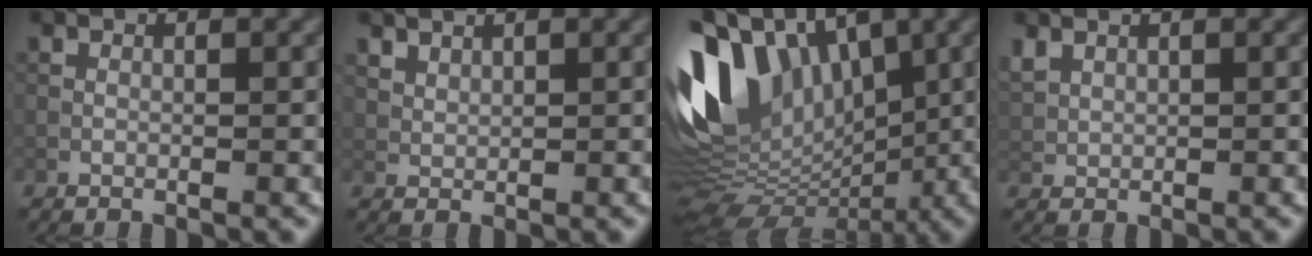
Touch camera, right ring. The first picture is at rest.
{"total": 1.8, "force": [1.6, 0.7, 0.4], "torque": [-0.017, -0.008, 0.047]}
{"total": 14.3, "force": [2.5, 9.4, 10.6], "torque": [-0.223, 0.029, 0.028]}
{"total": 1.5, "force": [1.1, 0.8, 0.6], "torque": [-0.018, 0.003, 0.030]}